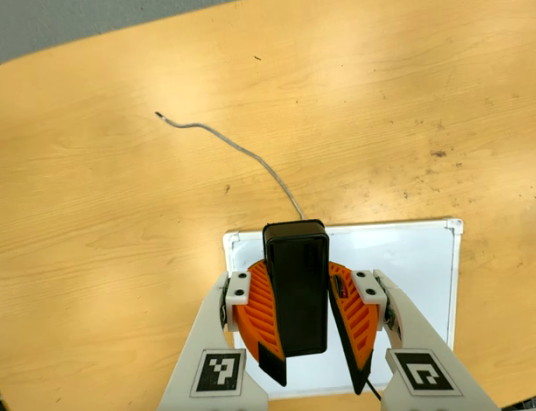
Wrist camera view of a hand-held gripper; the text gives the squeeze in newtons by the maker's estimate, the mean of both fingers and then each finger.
{"total": 11.0, "left": 10.7, "right": 11.2}